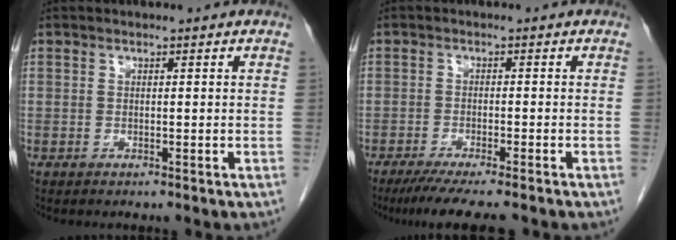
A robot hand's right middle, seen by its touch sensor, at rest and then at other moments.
{"total": 7.9, "force": [-6.5, 0.3, 4.5], "torque": [-0.061, -0.017, -0.102]}